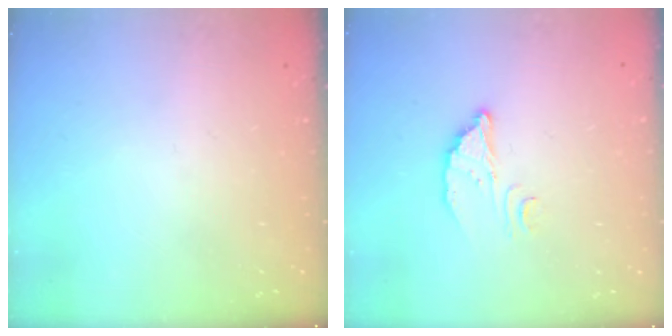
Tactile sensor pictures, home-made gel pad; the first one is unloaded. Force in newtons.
{"total": 4.1, "press": 4.1, "slide": 0.1}